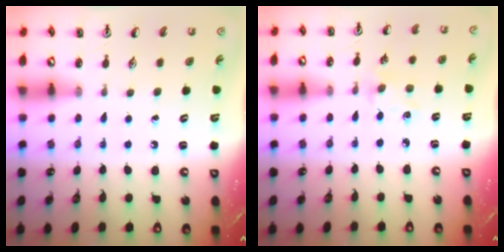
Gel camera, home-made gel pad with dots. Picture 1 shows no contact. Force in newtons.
{"total": 2.6, "press": 2.5, "slide": 0.4}